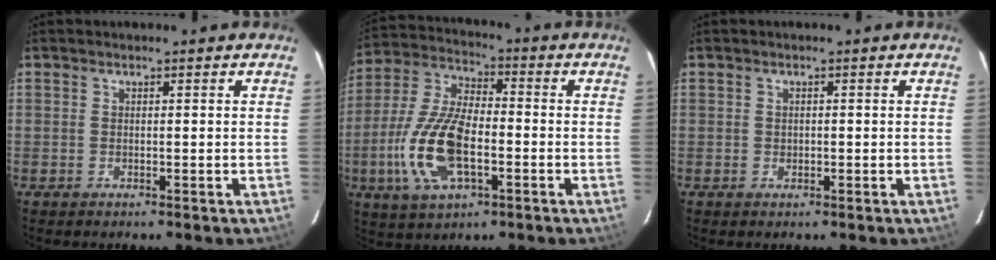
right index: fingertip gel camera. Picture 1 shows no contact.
{"total": 15.9, "force": [-4.3, 7.2, 13.5], "torque": [-0.296, -0.002, -0.081]}
{"total": 0.9, "force": [-0.1, 0.8, 0.4], "torque": [-0.005, 0.002, -0.001]}